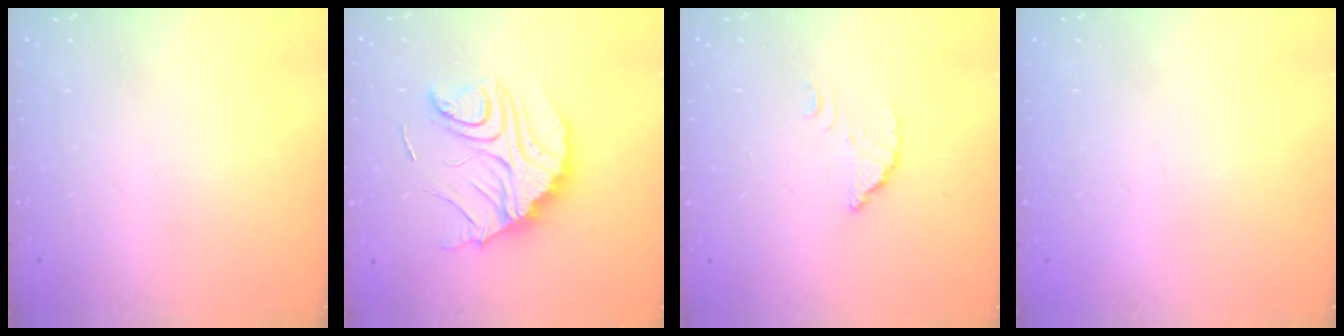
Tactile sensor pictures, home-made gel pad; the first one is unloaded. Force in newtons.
{"total": 20.0, "press": 20.0, "slide": 1.5}
{"total": 2.5, "press": 2.5, "slide": 0.2}
{"total": 2.3, "press": 2.3, "slide": 0.1}